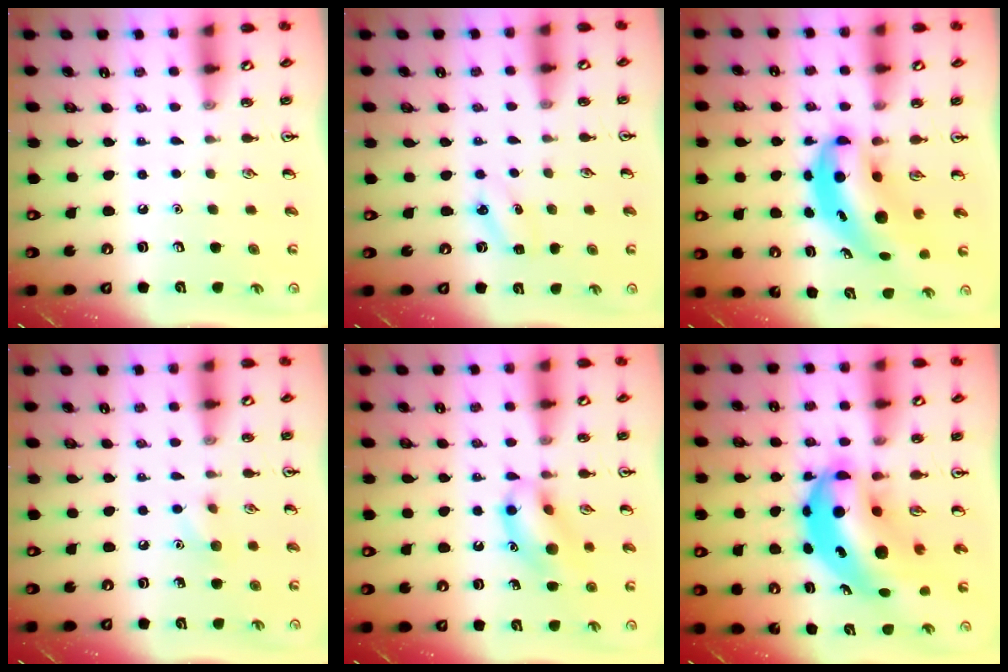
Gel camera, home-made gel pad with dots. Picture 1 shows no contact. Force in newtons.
{"total": 3.8, "press": 3.6, "slide": 1.1}
{"total": 7.5, "press": 7.2, "slide": 2.3}
{"total": 5.9, "press": 5.6, "slide": 1.8}
{"total": 12.8, "press": 12.7, "slide": 1.3}
{"total": 12.5, "press": 12.0, "slide": 3.3}